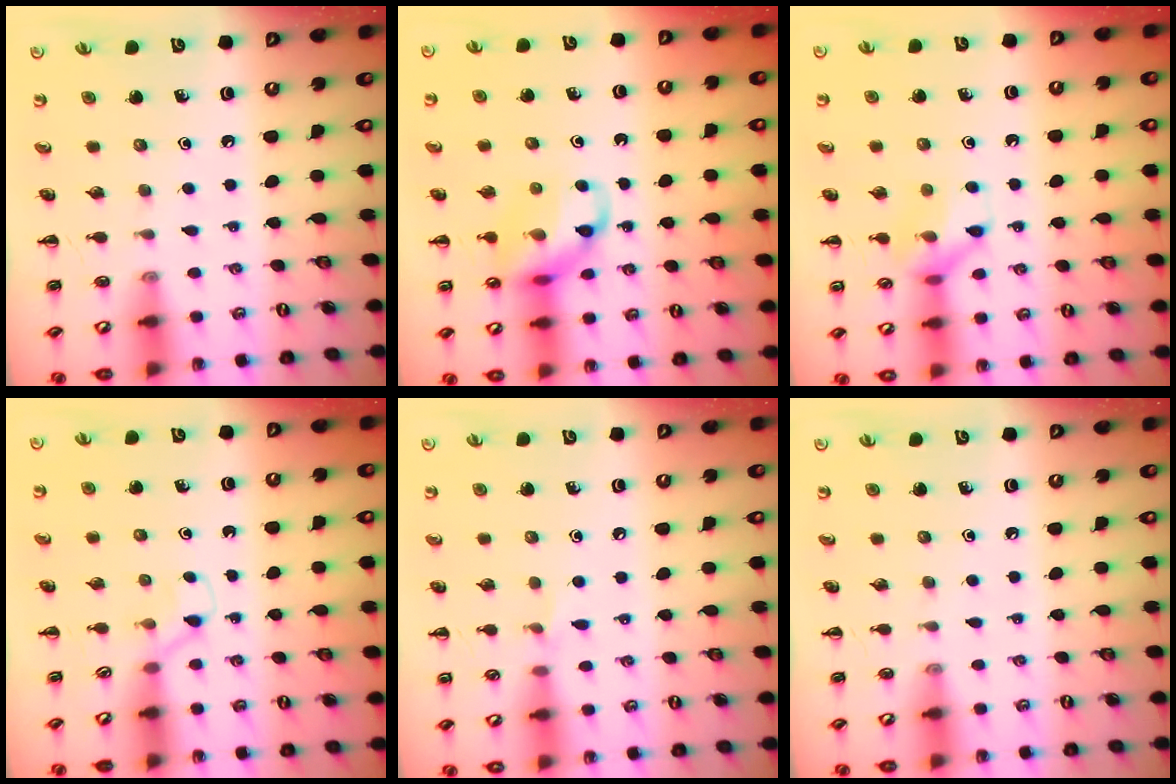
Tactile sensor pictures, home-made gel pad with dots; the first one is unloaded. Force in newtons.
{"total": 11.7, "press": 11.6, "slide": 1.6}
{"total": 8.8, "press": 8.7, "slide": 0.6}
{"total": 2.9, "press": 2.7, "slide": 1.0}
{"total": 3.8, "press": 3.6, "slide": 1.2}
{"total": 0.0}